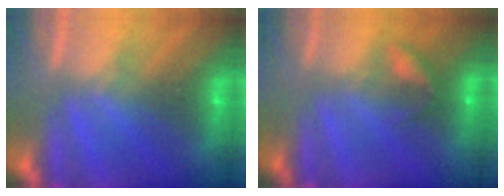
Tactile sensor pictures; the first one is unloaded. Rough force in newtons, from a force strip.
{"total": 2.2}